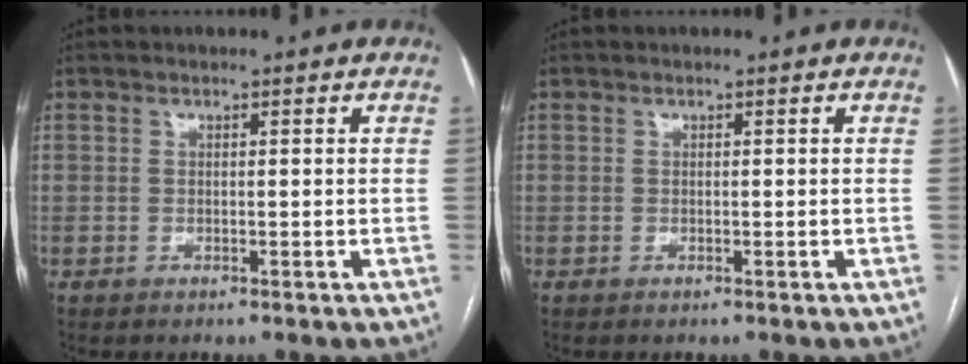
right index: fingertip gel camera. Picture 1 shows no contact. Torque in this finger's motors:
{"motor_torque": [0.00, 0.00, 0.02, 0.00]}